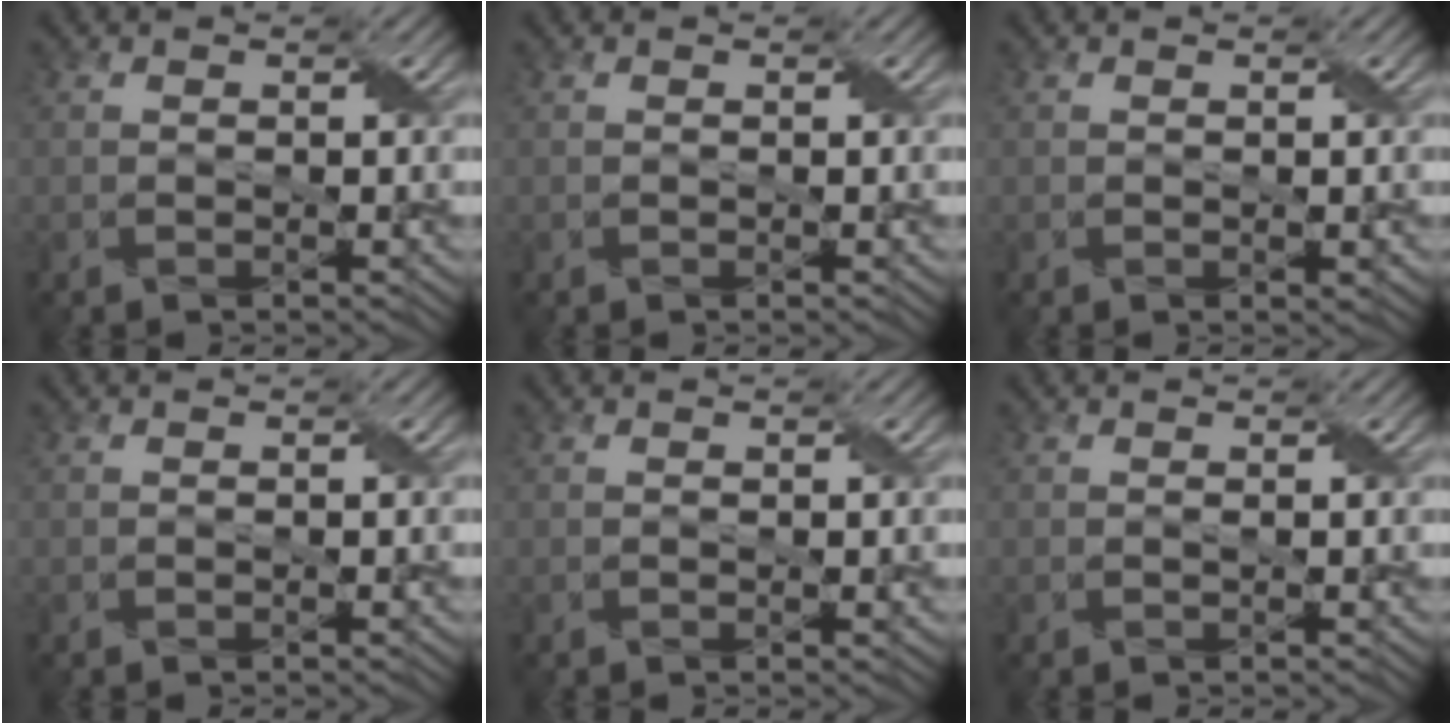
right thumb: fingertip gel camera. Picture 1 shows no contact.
{"total": 0.0}
{"total": 0.6, "force": [0.0, 0.3, 0.5], "torque": [-0.007, -0.001, 0.002]}
{"total": 0.0}
{"total": 0.0}
{"total": 0.0}